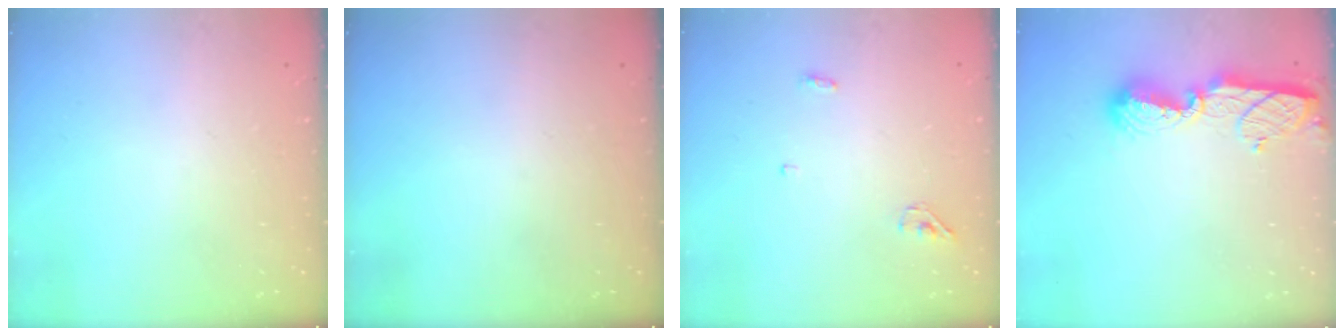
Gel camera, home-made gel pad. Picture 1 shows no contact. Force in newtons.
{"total": 0.0}
{"total": 3.4, "press": 3.3, "slide": 1.0}
{"total": 10.0, "press": 10.0, "slide": 0.9}